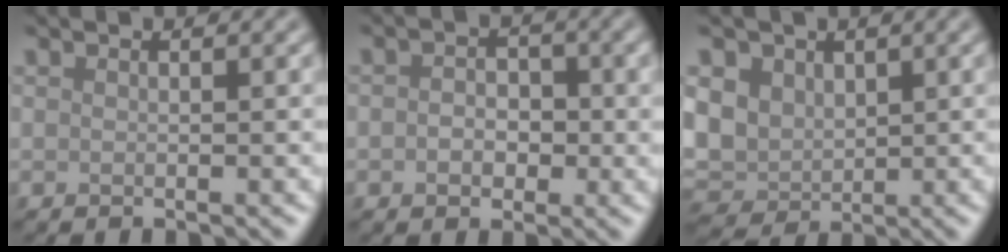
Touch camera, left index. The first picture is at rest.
{"total": 2.6, "force": [-0.2, 2.1, 1.6], "torque": [-0.016, -0.001, -0.014]}
{"total": 6.3, "force": [1.2, 5.1, 3.4], "torque": [-0.082, 0.008, 0.015]}